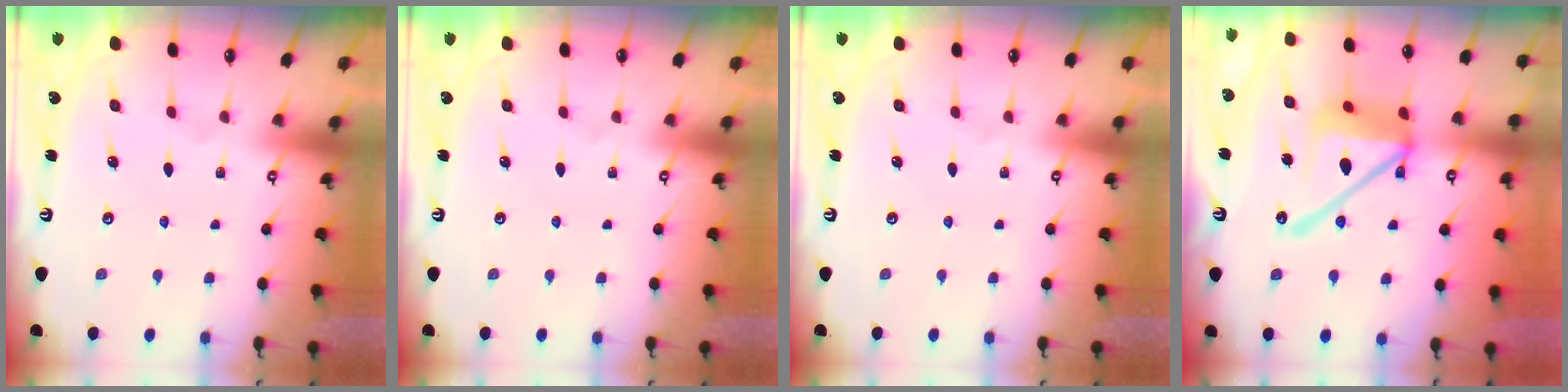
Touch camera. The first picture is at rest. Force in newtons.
{"total": 0.0}
{"total": 0.0}
{"total": 16.4, "press": 16.3, "slide": 1.9}